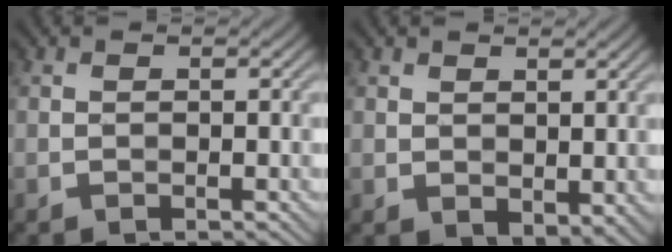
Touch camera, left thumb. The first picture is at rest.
{"total": 3.0, "force": [1.1, 2.2, 1.8], "torque": [-0.037, -0.012, 0.026]}